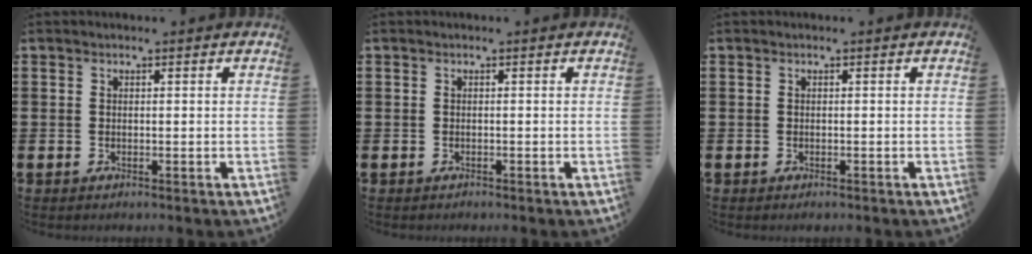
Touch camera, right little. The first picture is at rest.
{"total": 0.0}
{"total": 0.0}